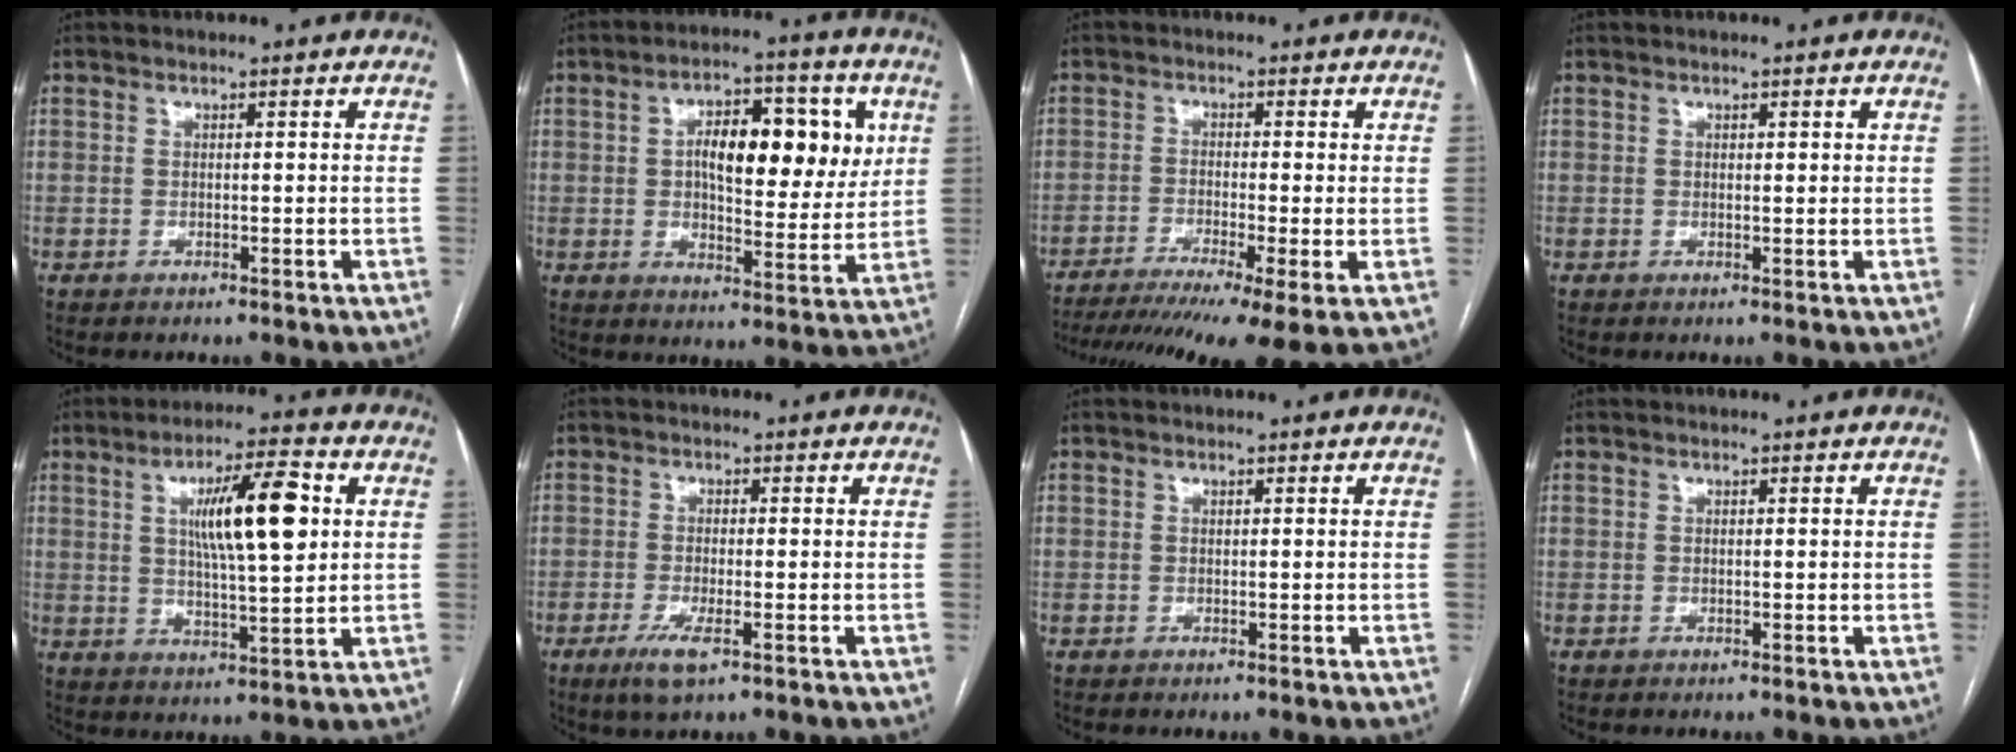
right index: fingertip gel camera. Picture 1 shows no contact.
{"total": 13.7, "force": [3.2, 5.7, 12.0], "torque": [-0.175, 0.024, 0.049]}
{"total": 15.0, "force": [-10.6, 0.7, 10.6], "torque": [-0.161, -0.026, -0.167]}
{"total": 0.8, "force": [0.4, 0.3, 0.5], "torque": [-0.006, 0.000, 0.003]}
{"total": 12.1, "force": [3.0, 1.9, 11.6], "torque": [-0.194, 0.009, 0.049]}
{"total": 4.4, "force": [-2.3, 0.9, 3.7], "torque": [-0.075, -0.008, -0.041]}
{"total": 0.0}
{"total": 0.0}